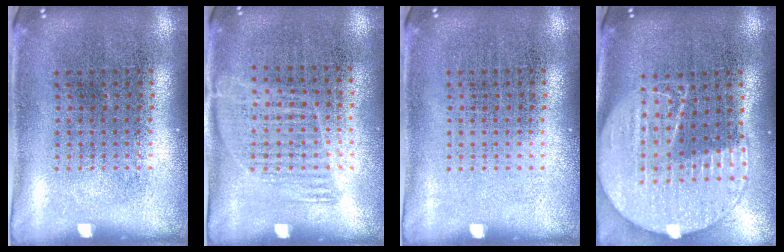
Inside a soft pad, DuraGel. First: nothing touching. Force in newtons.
{"total": 1.1, "press": 0.9, "slide": 0.6}
{"total": 0.0}
{"total": 2.2, "press": 1.9, "slide": 1.0}